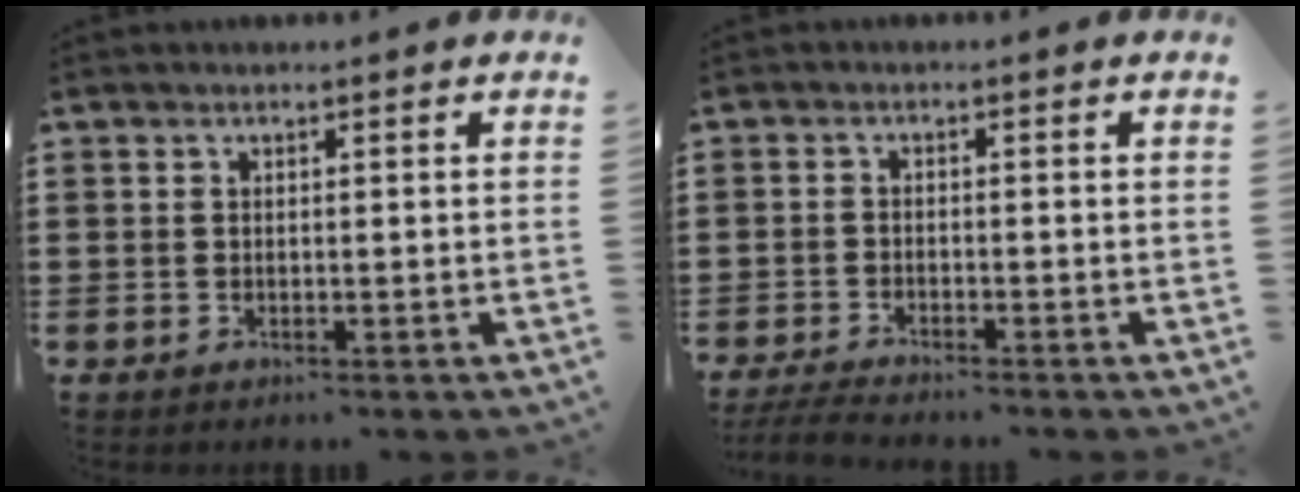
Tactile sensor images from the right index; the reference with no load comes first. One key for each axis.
{"total": 3.0, "fx": -2.9, "fy": 0.1, "fz": 0.5, "tx": -0.023, "ty": -0.006, "tz": -0.065}